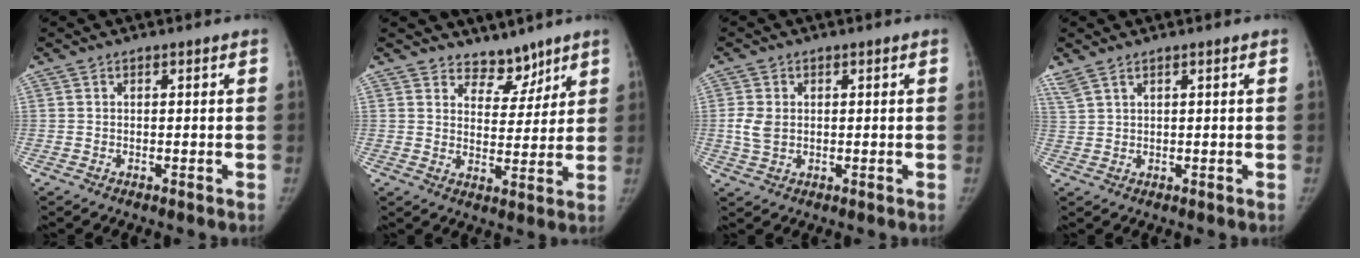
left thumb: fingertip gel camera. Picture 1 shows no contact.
{"total": 6.4, "force": [5.5, 3.2, 0.8], "torque": [0.028, -0.053, 0.097]}
{"total": 3.9, "force": [0.2, 3.0, 2.5], "torque": [-0.045, -0.006, 0.009]}
{"total": 3.9, "force": [2.9, 1.2, 2.3], "torque": [-0.061, 0.012, 0.070]}